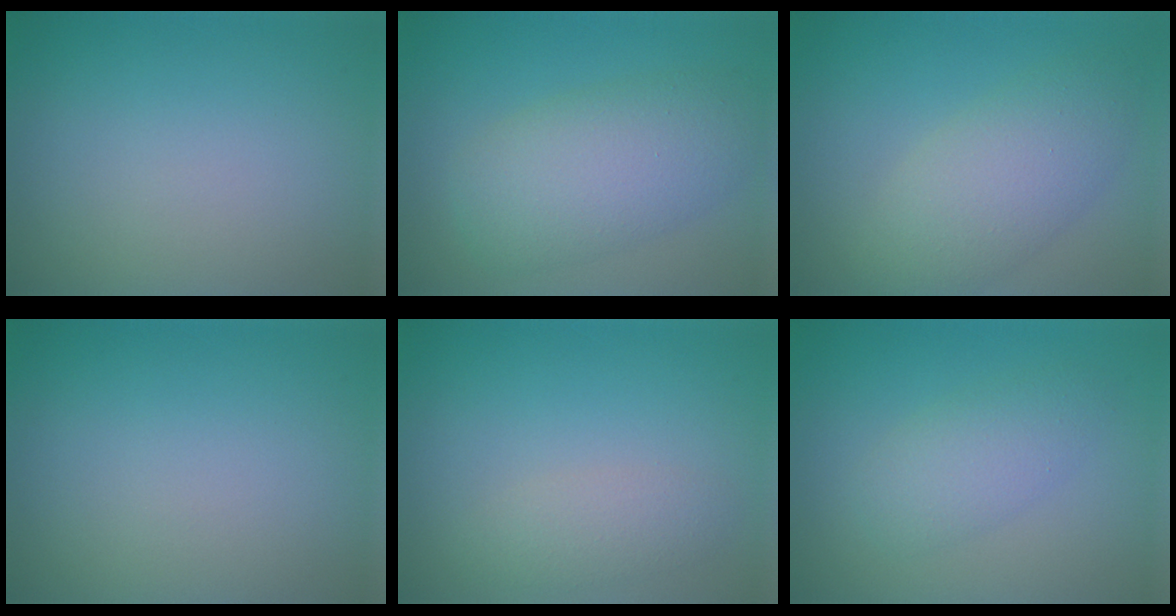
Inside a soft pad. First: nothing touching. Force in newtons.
{"total": 6.4, "press": 6.4, "slide": 0.2}
{"total": 5.2, "press": 5.2, "slide": 0.2}
{"total": 0.0}
{"total": 2.1, "press": 2.0, "slide": 0.1}
{"total": 3.0, "press": 3.0, "slide": 0.1}